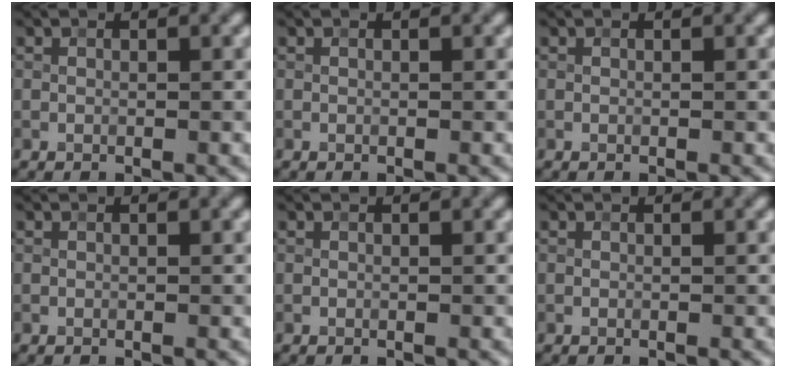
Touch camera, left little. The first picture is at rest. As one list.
[{"total": 0.0}, {"total": 0.0}, {"total": 0.0}, {"total": 0.0}, {"total": 0.0}]